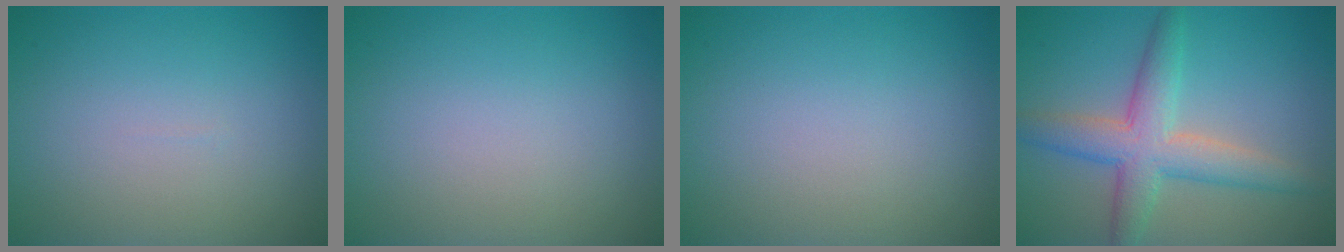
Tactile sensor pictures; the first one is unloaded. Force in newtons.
{"total": 0.0}
{"total": 0.0}
{"total": 5.5, "press": 5.5, "slide": 0.4}